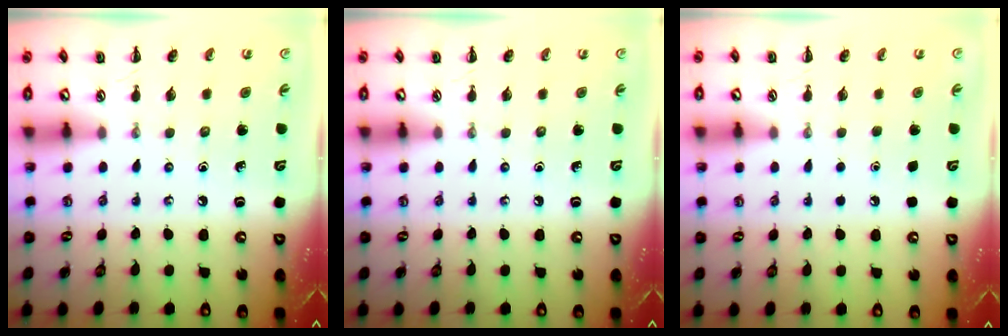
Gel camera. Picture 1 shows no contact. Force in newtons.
{"total": 0.0}
{"total": 1.7, "press": 1.7, "slide": 0.1}